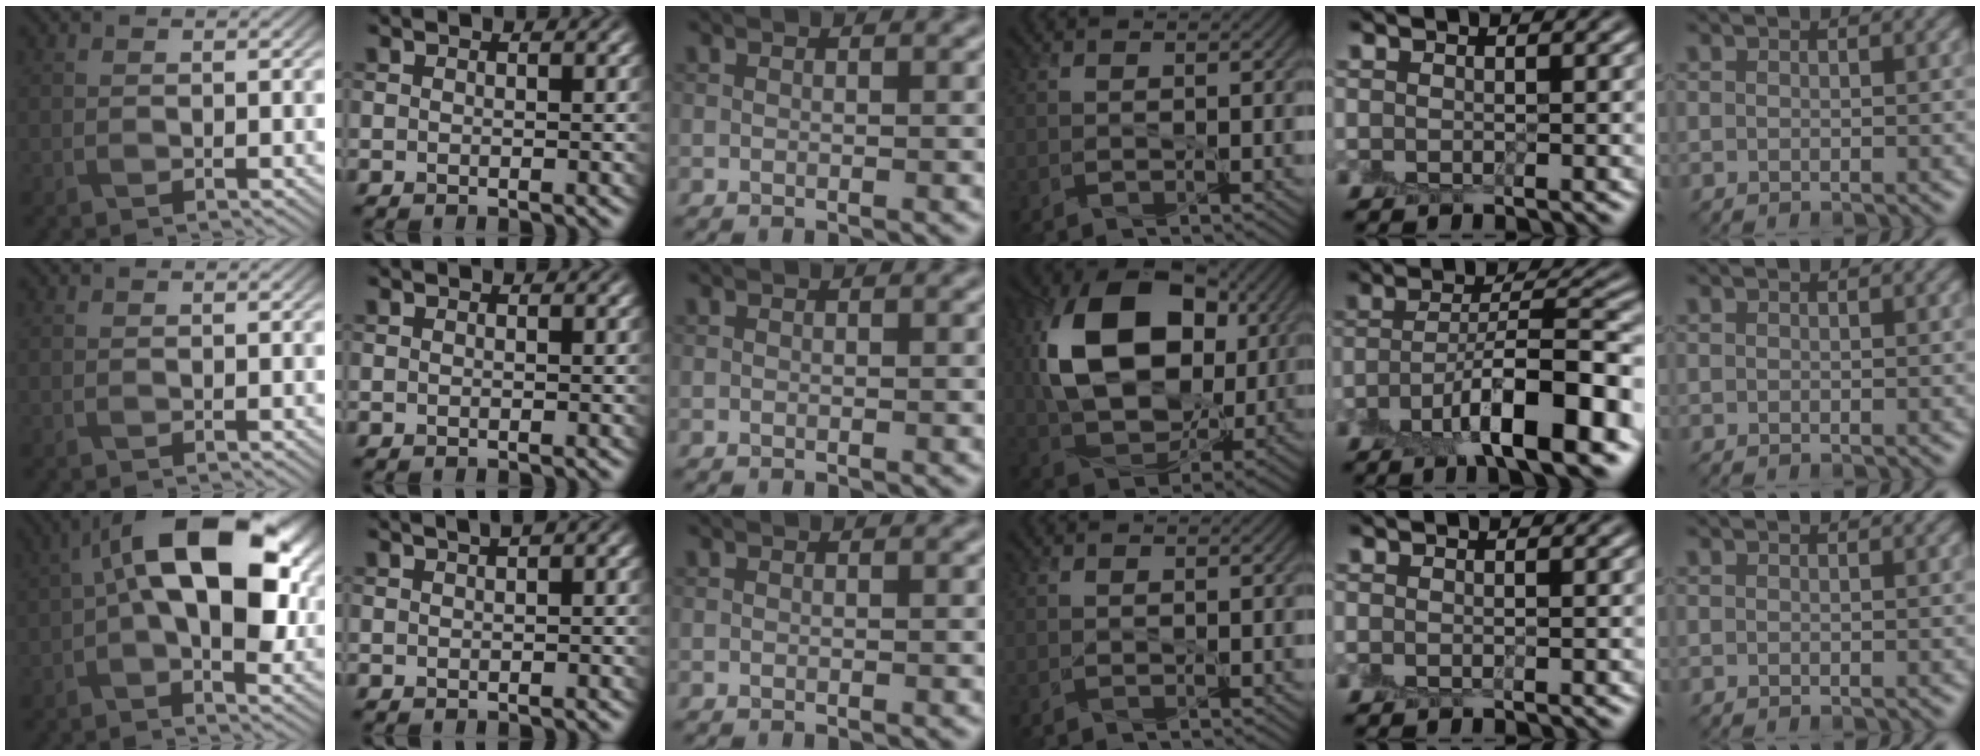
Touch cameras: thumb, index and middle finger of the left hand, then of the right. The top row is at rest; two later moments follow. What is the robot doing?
{"motion": "peel", "object": "envelope seal"}